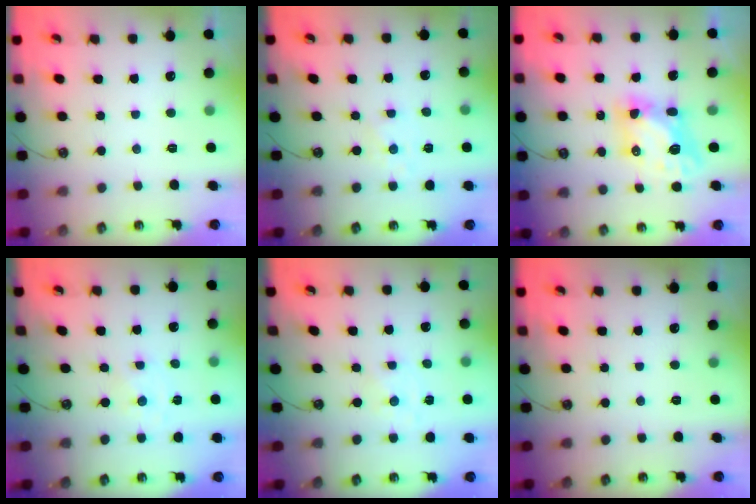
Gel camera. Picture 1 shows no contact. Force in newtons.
{"total": 4.1, "press": 4.1, "slide": 0.4}
{"total": 6.6, "press": 6.6, "slide": 0.5}
{"total": 0.0}
{"total": 0.0}
{"total": 0.0}